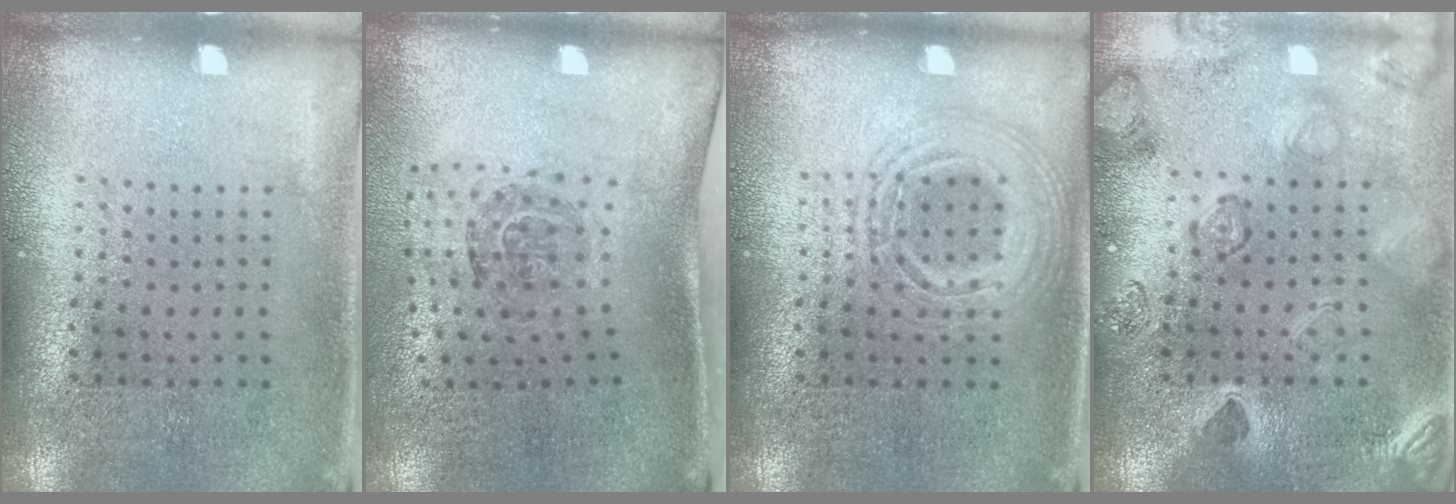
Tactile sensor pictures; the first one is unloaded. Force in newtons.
{"total": 1.5, "press": 1.2, "slide": 1.0}
{"total": 1.6, "press": 1.6, "slide": 0.2}
{"total": 2.5, "press": 2.3, "slide": 0.8}